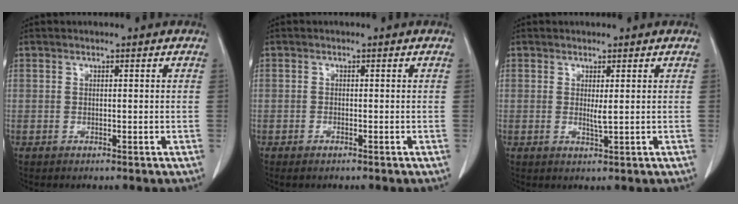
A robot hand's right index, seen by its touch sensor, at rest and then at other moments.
{"total": 1.0, "force": [-0.8, 0.3, 0.5], "torque": [-0.012, -0.001, -0.009]}
{"total": 1.5, "force": [0.4, 0.0, 1.4], "torque": [-0.030, -0.003, 0.010]}